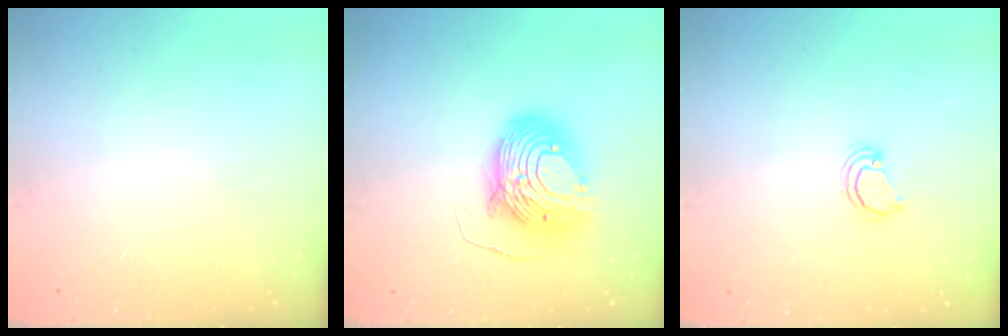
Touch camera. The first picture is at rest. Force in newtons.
{"total": 12.1, "press": 12.0, "slide": 1.2}
{"total": 2.0, "press": 2.0, "slide": 0.2}